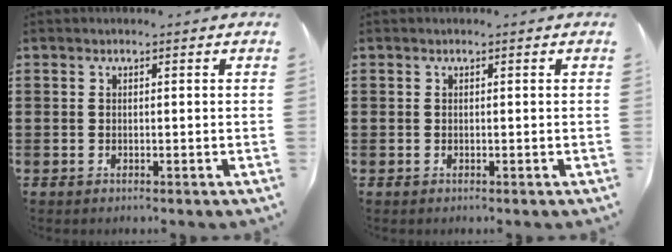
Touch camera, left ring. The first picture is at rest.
{"total": 0.0}